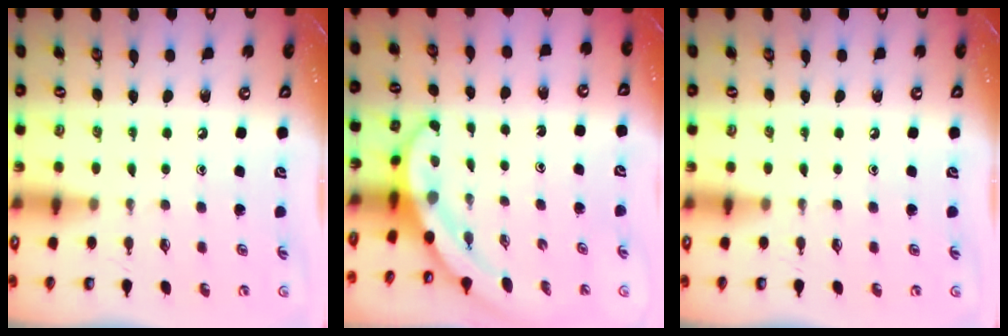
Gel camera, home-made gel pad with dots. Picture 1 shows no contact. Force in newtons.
{"total": 3.9, "press": 3.9, "slide": 0.2}
{"total": 0.0}